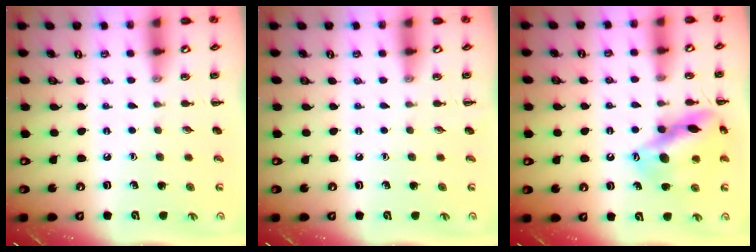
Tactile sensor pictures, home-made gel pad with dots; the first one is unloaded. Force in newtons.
{"total": 0.0}
{"total": 15.7, "press": 15.6, "slide": 2.1}